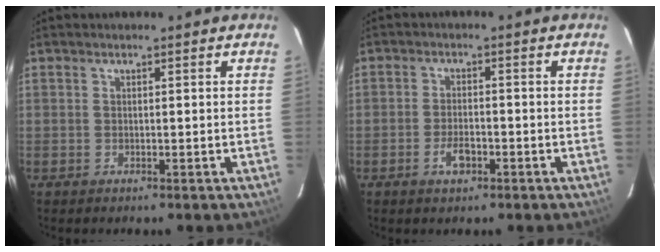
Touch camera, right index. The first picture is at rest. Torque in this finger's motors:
{"motor_torque": [0.48, -0.05, 0.25, 0.04]}